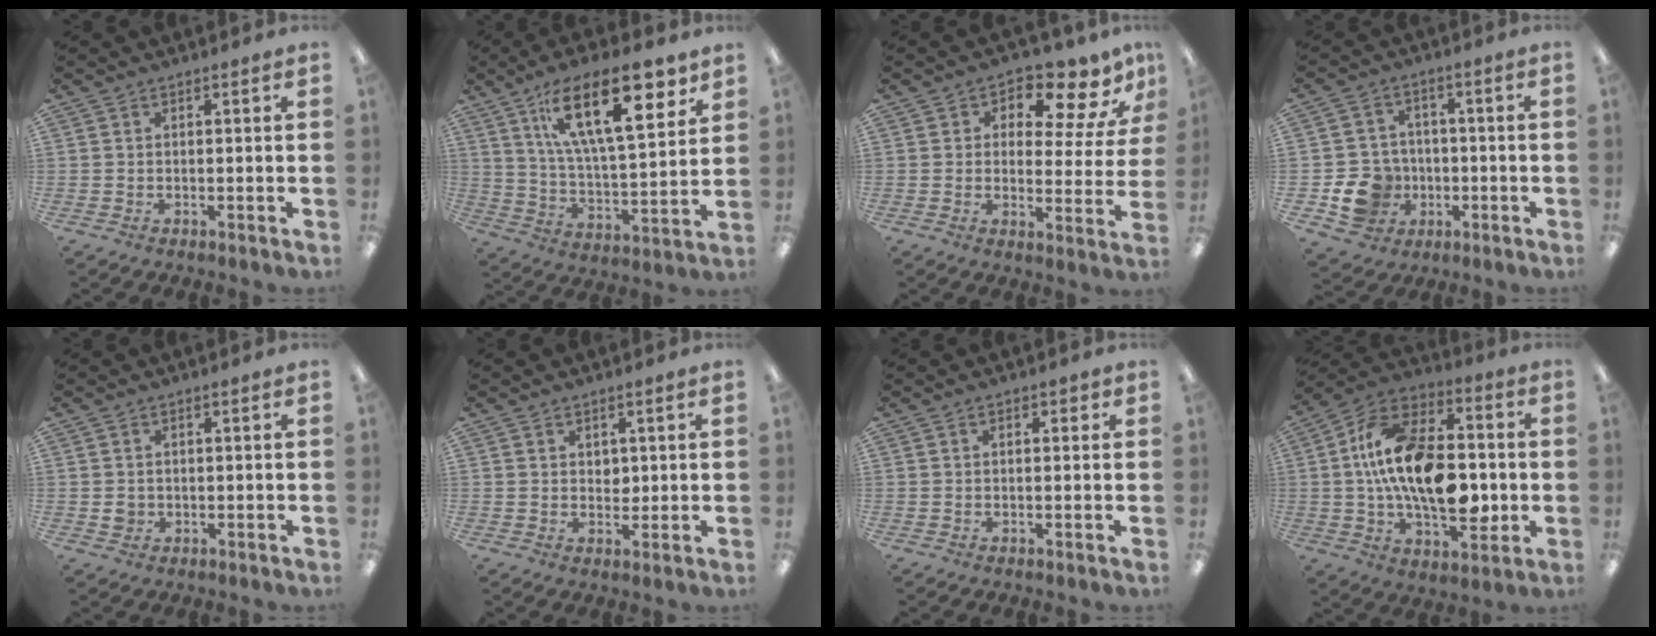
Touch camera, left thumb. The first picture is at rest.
{"total": 22.8, "force": [12.4, 8.6, 17.1], "torque": [-0.268, -0.049, 0.199]}
{"total": 9.2, "force": [6.4, 4.1, 5.1], "torque": [-0.072, -0.050, 0.108]}
{"total": 10.6, "force": [-3.1, 9.4, 3.5], "torque": [-0.089, 0.028, -0.046]}
{"total": 2.0, "force": [0.0, 1.8, 0.9], "torque": [-0.010, 0.001, -0.003]}
{"total": 2.5, "force": [1.1, 1.8, 1.2], "torque": [-0.010, -0.002, 0.016]}
{"total": 1.2, "force": [0.3, 0.7, 0.9], "torque": [-0.010, 0.000, 0.004]}
{"total": 21.3, "force": [0.0, 13.0, 16.9], "torque": [-0.302, 0.009, 0.003]}